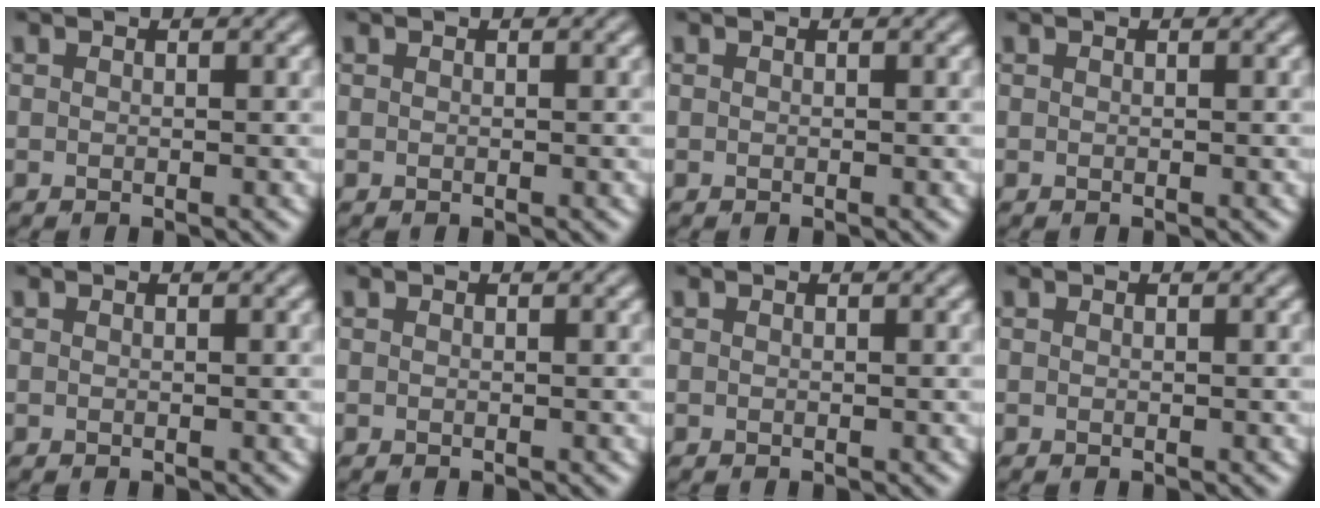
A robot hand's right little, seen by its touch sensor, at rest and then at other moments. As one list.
[{"total": 0.0}, {"total": 0.0}, {"total": 0.0}, {"total": 0.0}, {"total": 0.0}, {"total": 0.0}, {"total": 0.0}]